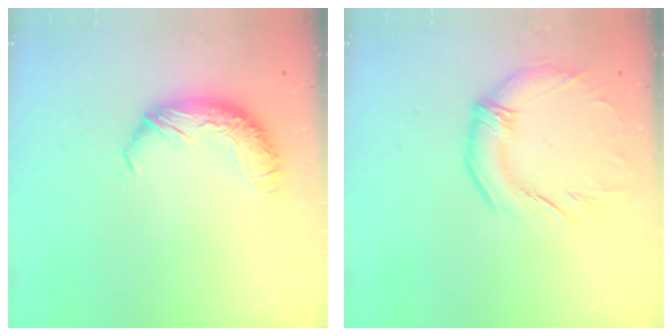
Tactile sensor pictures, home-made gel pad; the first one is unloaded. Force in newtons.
{"total": 2.9, "press": 2.5, "slide": 1.5}